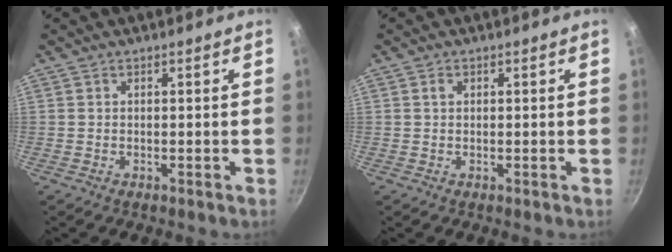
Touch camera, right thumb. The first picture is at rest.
{"total": 0.9, "force": [0.3, 0.7, 0.5], "torque": [-0.007, 0.004, 0.004]}